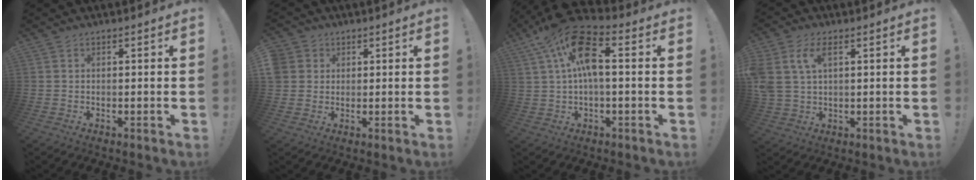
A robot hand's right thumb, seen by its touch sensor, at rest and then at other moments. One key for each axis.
{"total": 4.3, "fx": 1.4, "fy": 4.0, "fz": 0.8, "tx": -0.012, "ty": -0.004, "tz": 0.029}
{"total": 16.2, "fx": 3.6, "fy": 7.3, "fz": 14.0, "tx": -0.260, "ty": -0.004, "tz": 0.057}
{"total": 8.4, "fx": 3.6, "fy": 5.1, "fz": 5.6, "tx": -0.115, "ty": -0.003, "tz": 0.068}